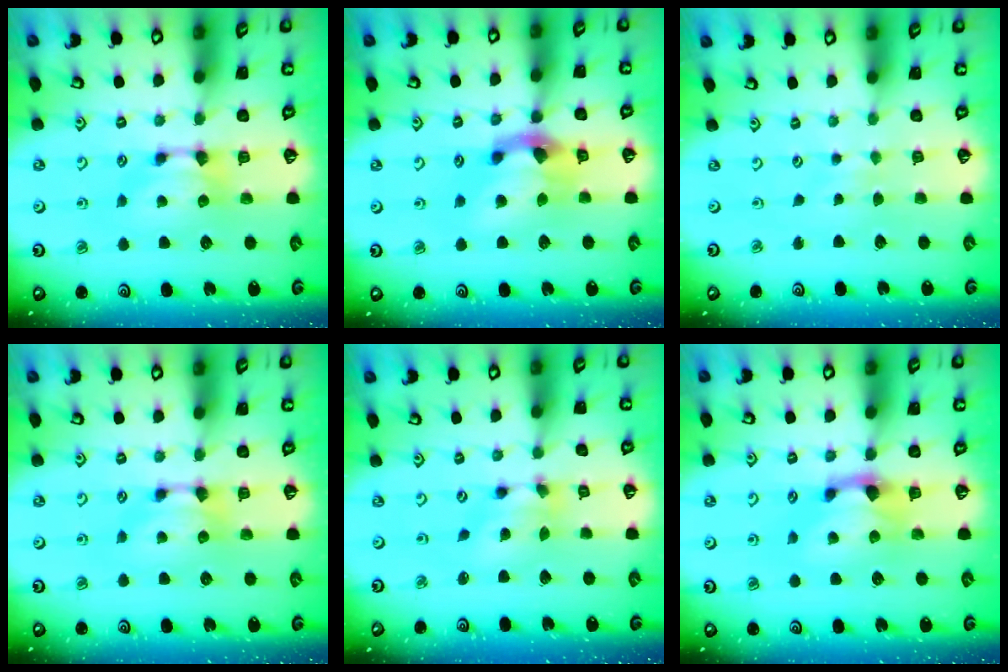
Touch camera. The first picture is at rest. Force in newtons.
{"total": 4.9, "press": 4.5, "slide": 1.9}
{"total": 3.3, "press": 3.2, "slide": 0.5}
{"total": 0.0}
{"total": 4.3, "press": 3.9, "slide": 1.9}
{"total": 1.2, "press": 0.5, "slide": 1.1}